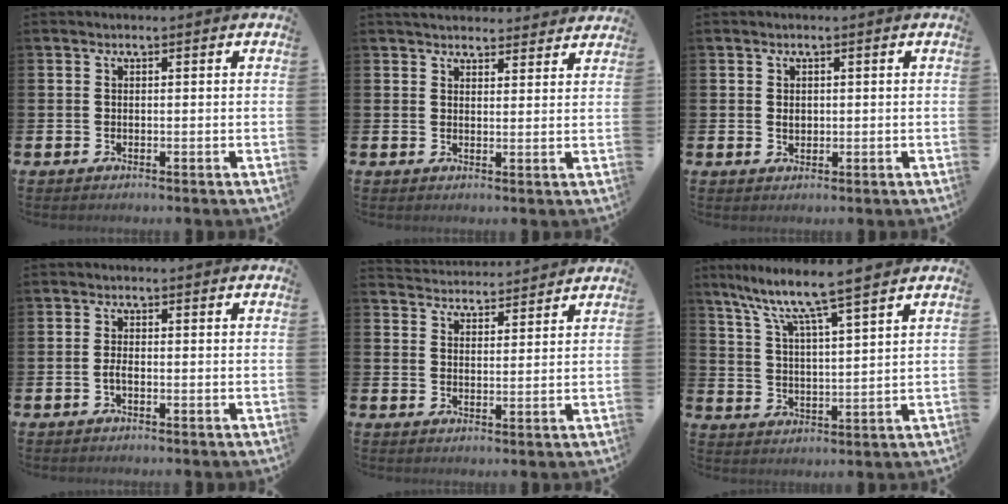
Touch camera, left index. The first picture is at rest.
{"total": 3.8, "force": [3.7, 0.8, 0.3], "torque": [-0.001, -0.019, 0.066]}
{"total": 1.2, "force": [0.4, 0.9, 0.6], "torque": [0.001, 0.001, 0.004]}
{"total": 1.2, "force": [-0.5, 0.4, 1.0], "torque": [-0.019, -0.001, -0.009]}
{"total": 4.0, "force": [3.9, 0.3, -0.5], "torque": [0.002, -0.029, 0.070]}
{"total": 7.7, "force": [6.8, 0.0, 3.6], "torque": [-0.102, -0.040, 0.115]}